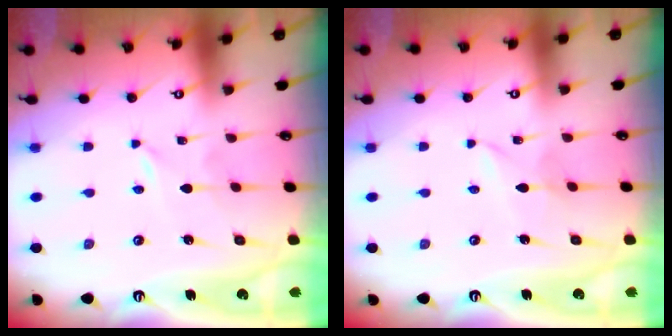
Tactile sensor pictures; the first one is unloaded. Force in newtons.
{"total": 1.6, "press": 1.5, "slide": 0.2}